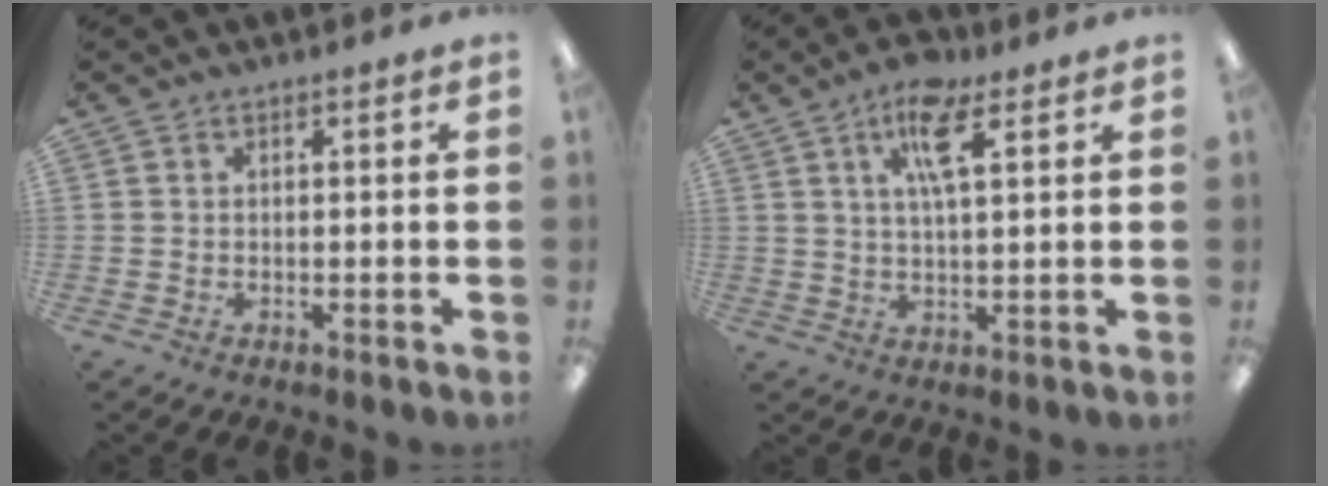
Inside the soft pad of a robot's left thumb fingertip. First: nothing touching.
{"total": 9.5, "force": [4.9, 3.3, 7.4], "torque": [-0.132, -0.001, 0.081]}